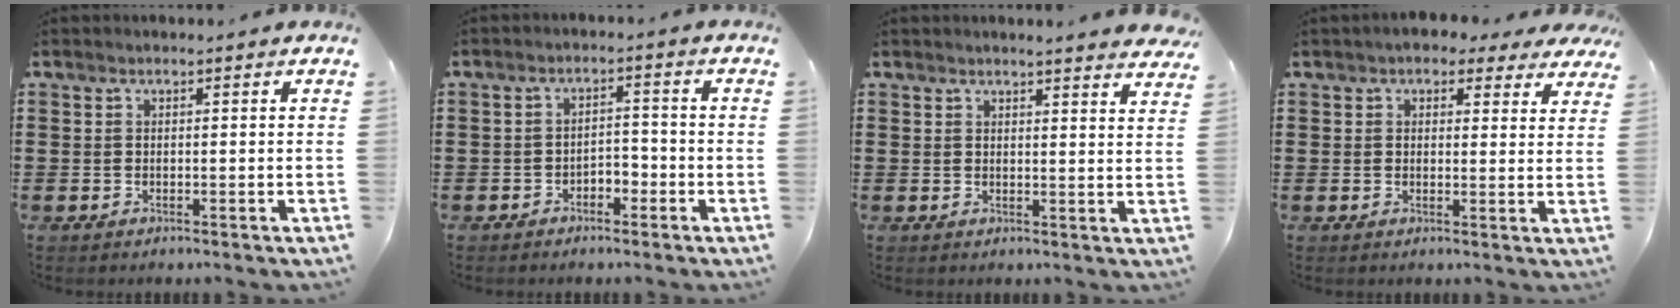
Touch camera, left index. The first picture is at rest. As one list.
[{"total": 2.5, "force": [-2.2, 1.1, 0.6], "torque": [-0.018, 0.004, -0.049]}, {"total": 2.6, "force": [2.5, -0.5, 0.5], "torque": [-0.017, -0.009, 0.047]}, {"total": 3.6, "force": [3.0, 1.5, 1.5], "torque": [-0.031, -0.002, 0.052]}]